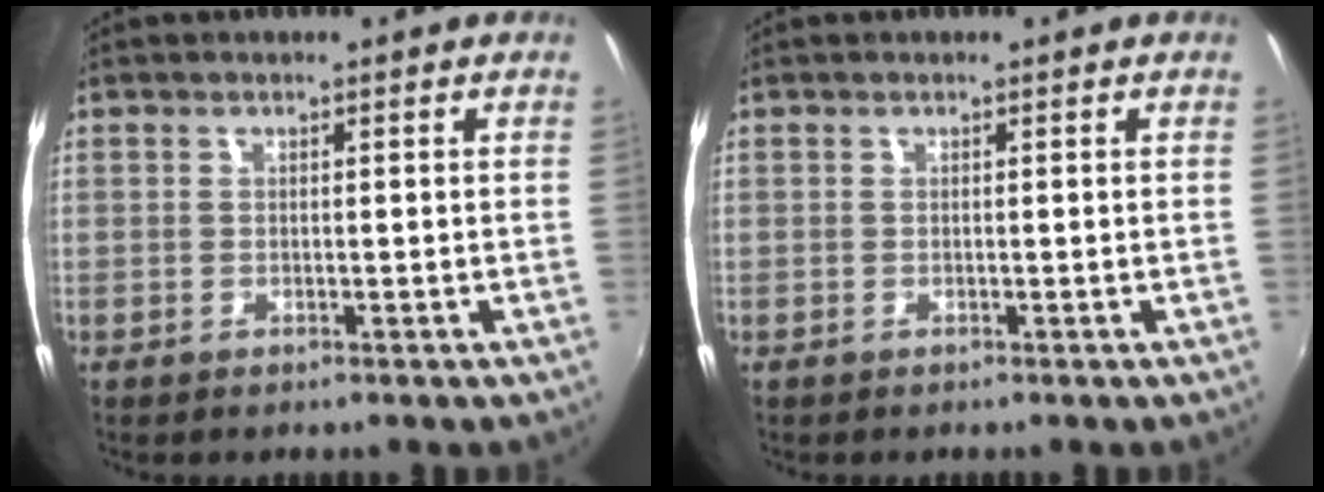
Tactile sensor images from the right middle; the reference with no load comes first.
{"total": 0.0}